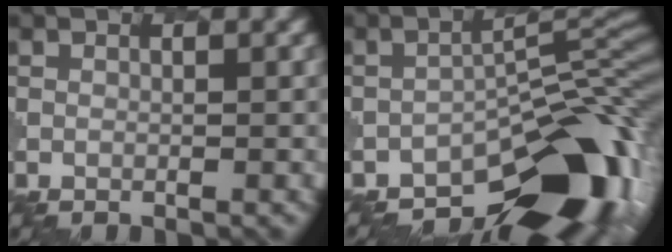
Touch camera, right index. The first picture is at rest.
{"total": 12.3, "force": [-8.3, 4.5, 7.8], "torque": [-0.086, -0.003, -0.135]}